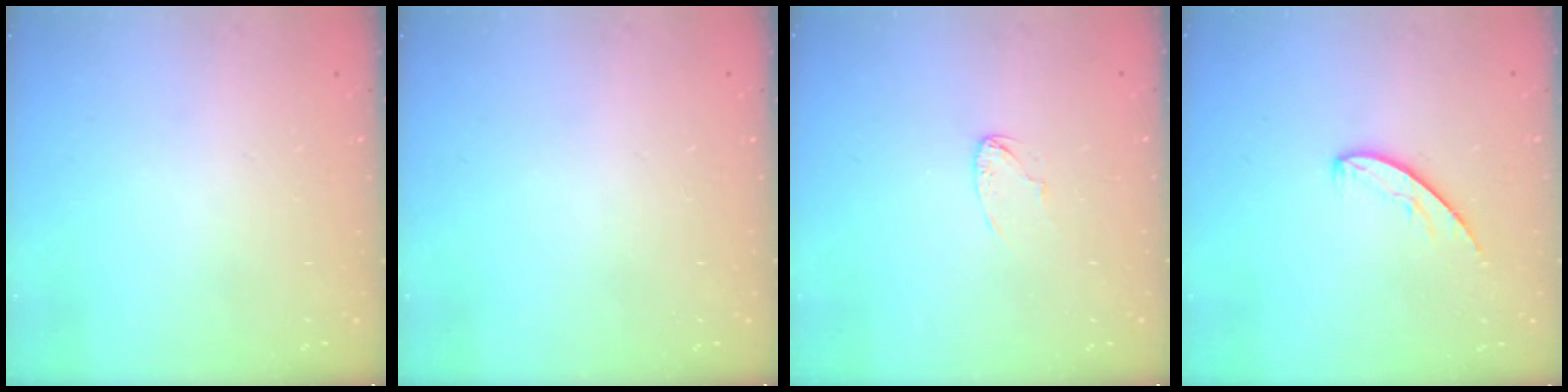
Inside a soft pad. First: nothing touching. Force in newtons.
{"total": 0.0}
{"total": 2.5, "press": 2.5, "slide": 0.2}
{"total": 6.0, "press": 6.0, "slide": 0.4}